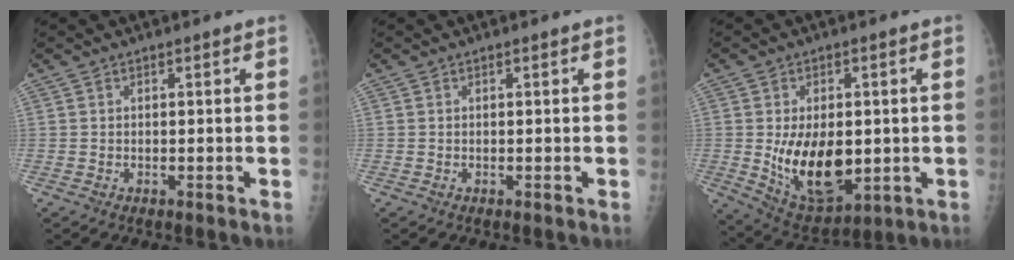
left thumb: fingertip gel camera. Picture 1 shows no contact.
{"total": 0.0}
{"total": 14.4, "force": [-1.2, 8.4, 11.6], "torque": [-0.163, -0.016, 0.007]}